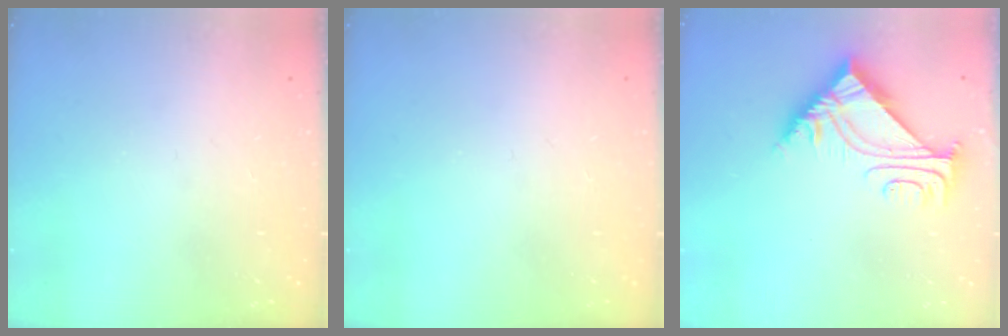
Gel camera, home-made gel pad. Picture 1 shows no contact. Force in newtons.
{"total": 0.0}
{"total": 6.5, "press": 6.4, "slide": 0.9}